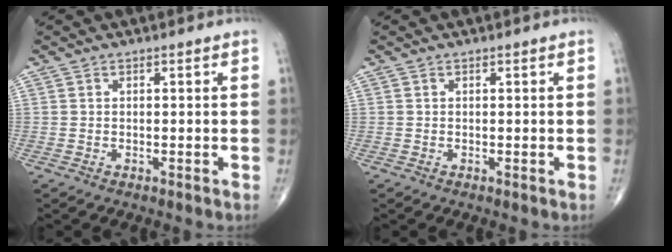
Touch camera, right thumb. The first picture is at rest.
{"total": 0.0}